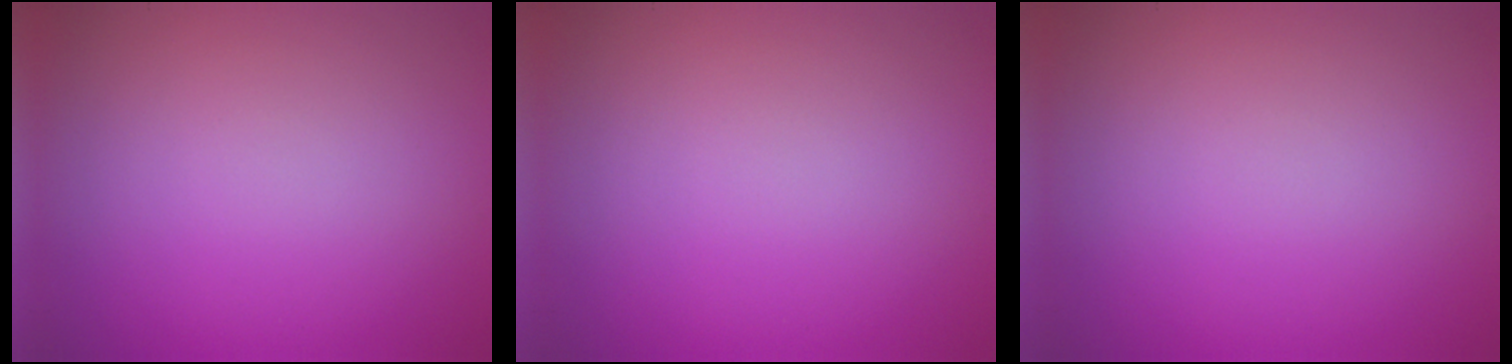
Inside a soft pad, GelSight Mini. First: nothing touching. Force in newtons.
{"total": 0.0}
{"total": 0.0}